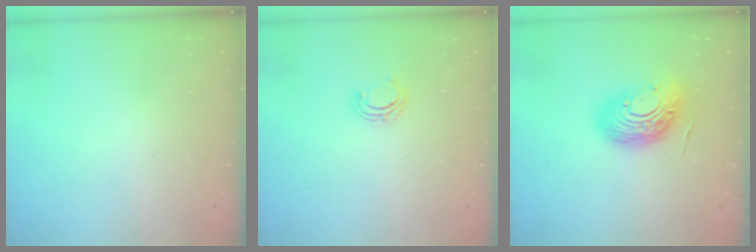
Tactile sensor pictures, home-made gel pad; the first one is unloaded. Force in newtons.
{"total": 4.7, "press": 4.7, "slide": 0.8}
{"total": 14.6, "press": 14.6, "slide": 1.4}